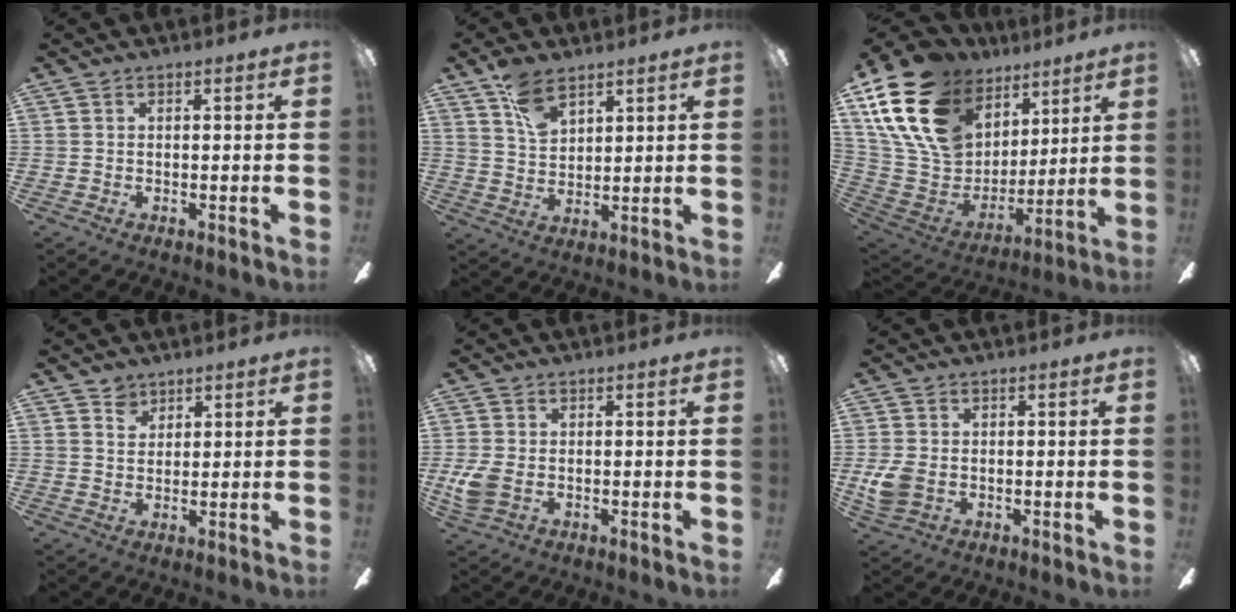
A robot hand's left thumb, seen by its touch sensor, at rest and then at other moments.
{"total": 8.4, "force": [5.9, 4.1, 4.3], "torque": [-0.077, -0.023, 0.108]}
{"total": 22.8, "force": [11.7, 15.1, 12.3], "torque": [-0.283, -0.048, 0.227]}
{"total": 3.8, "force": [2.8, 2.5, 0.5], "torque": [-0.004, -0.007, 0.052]}
{"total": 5.0, "force": [-0.5, 3.4, 3.5], "torque": [-0.078, -0.002, -0.013]}
{"total": 5.3, "force": [-0.6, 4.0, 3.4], "torque": [-0.069, 0.002, -0.010]}